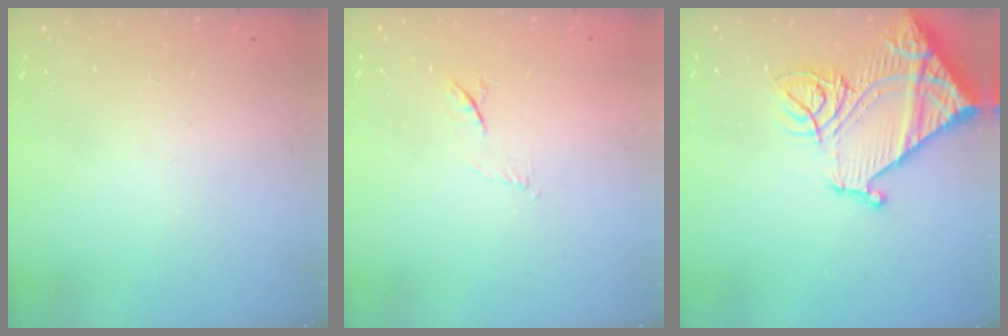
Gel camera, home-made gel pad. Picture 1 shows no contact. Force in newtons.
{"total": 4.7, "press": 4.6, "slide": 1.2}
{"total": 18.3, "press": 18.1, "slide": 2.2}